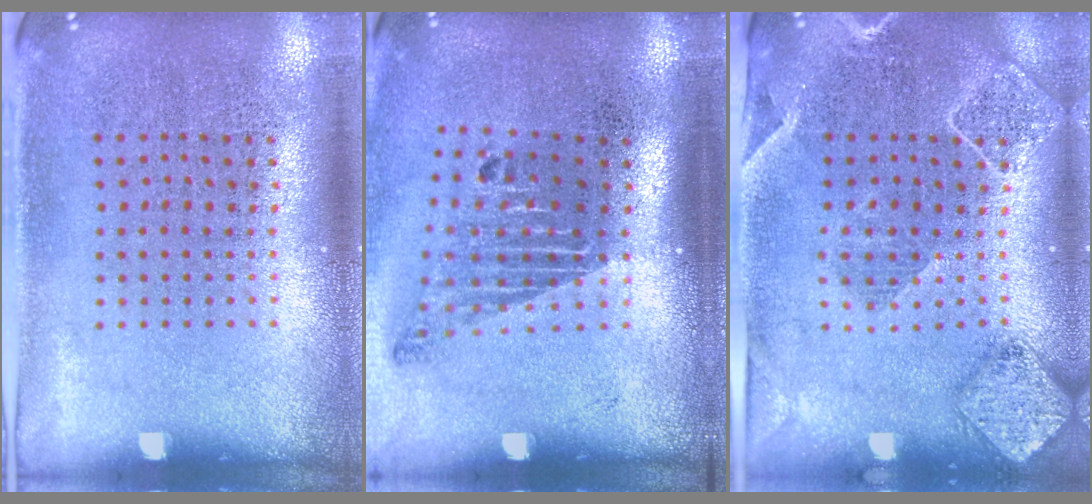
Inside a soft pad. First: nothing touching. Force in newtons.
{"total": 1.8, "press": 1.2, "slide": 1.4}
{"total": 2.0, "press": 1.9, "slide": 0.7}